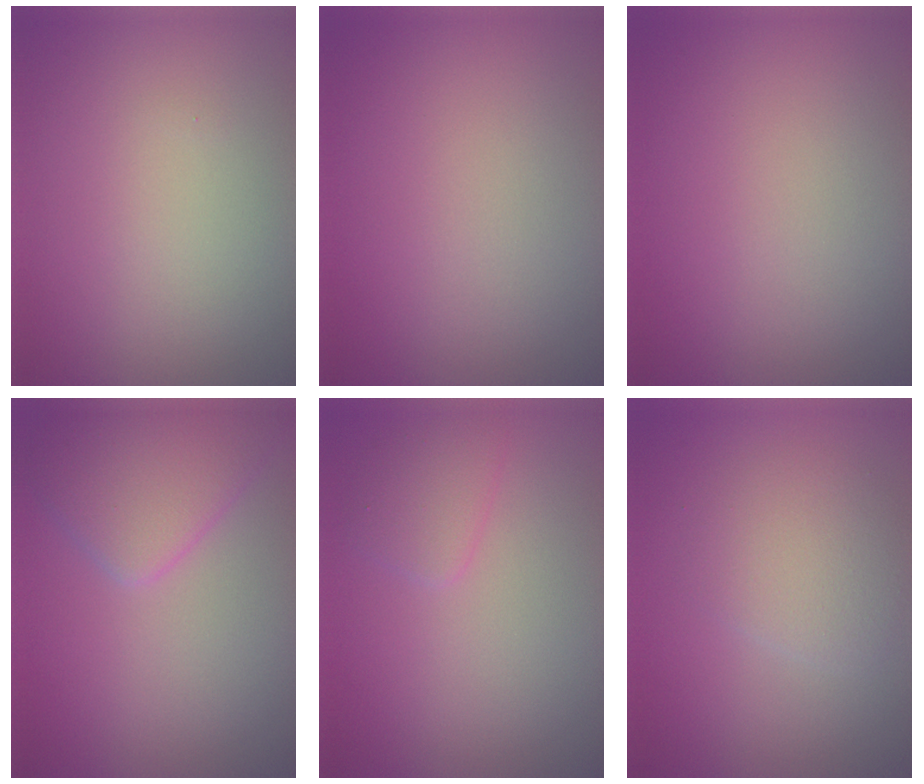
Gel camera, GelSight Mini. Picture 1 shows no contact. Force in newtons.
{"total": 0.0}
{"total": 0.0}
{"total": 4.2, "press": 4.2, "slide": 0.2}
{"total": 1.7, "press": 1.7, "slide": 0.0}
{"total": 3.0, "press": 3.0, "slide": 0.1}